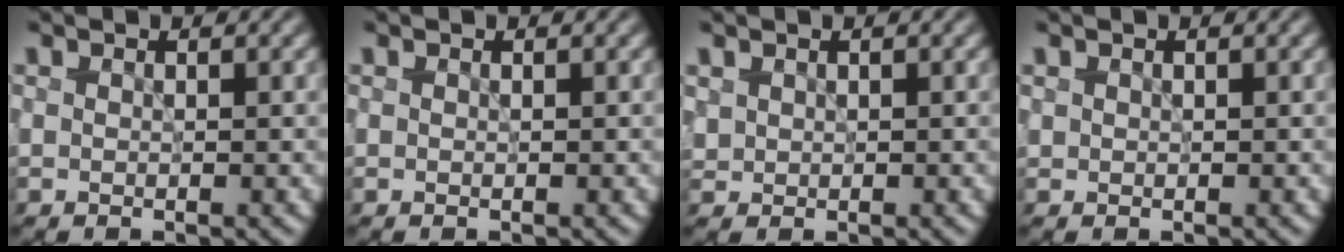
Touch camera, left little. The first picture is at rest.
{"total": 0.0}
{"total": 0.7, "force": [0.4, 0.5, 0.0], "torque": [0.002, -0.001, 0.010]}
{"total": 0.0}